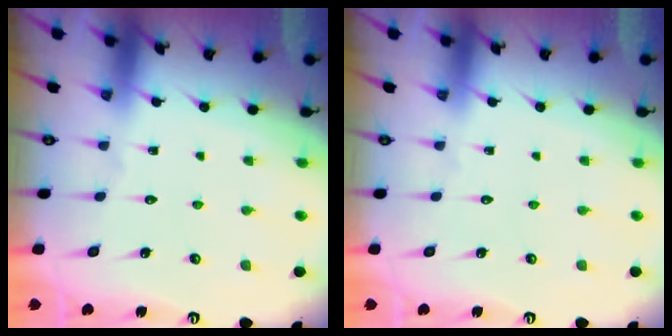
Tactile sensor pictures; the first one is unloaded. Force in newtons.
{"total": 0.0}